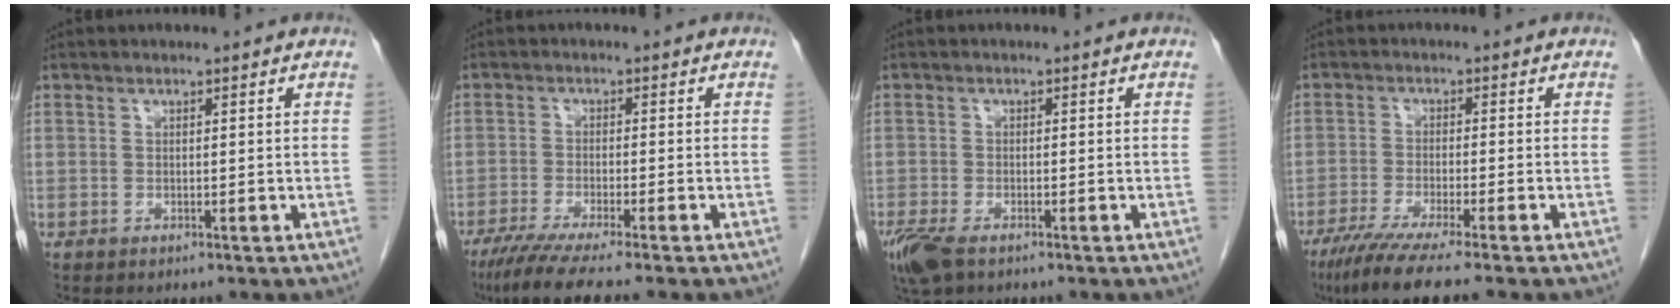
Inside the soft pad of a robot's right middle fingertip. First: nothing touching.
{"total": 8.5, "force": [-6.8, -0.7, 5.1], "torque": [-0.079, -0.027, -0.112]}
{"total": 5.7, "force": [-3.8, 2.3, 3.5], "torque": [-0.073, -0.013, -0.067]}
{"total": 9.2, "force": [-7.2, -0.7, 5.8], "torque": [-0.092, -0.028, -0.117]}